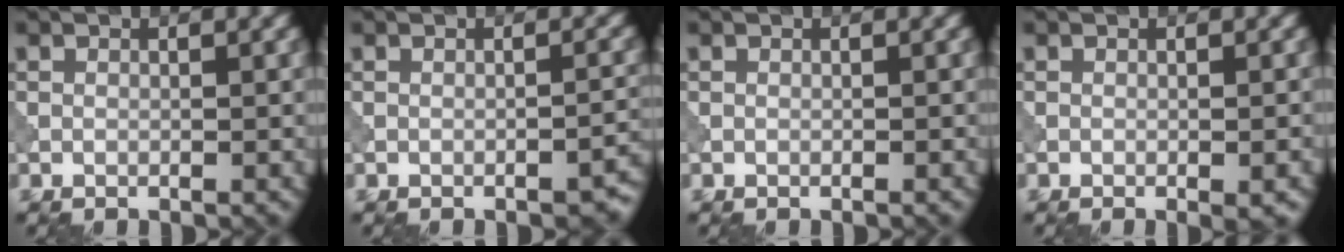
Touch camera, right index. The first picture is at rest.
{"total": 2.1, "force": [-1.7, 0.5, 1.3], "torque": [-0.013, 0.006, -0.022]}
{"total": 0.0}
{"total": 1.6, "force": [-0.7, 0.2, 1.4], "torque": [-0.018, -0.001, -0.010]}